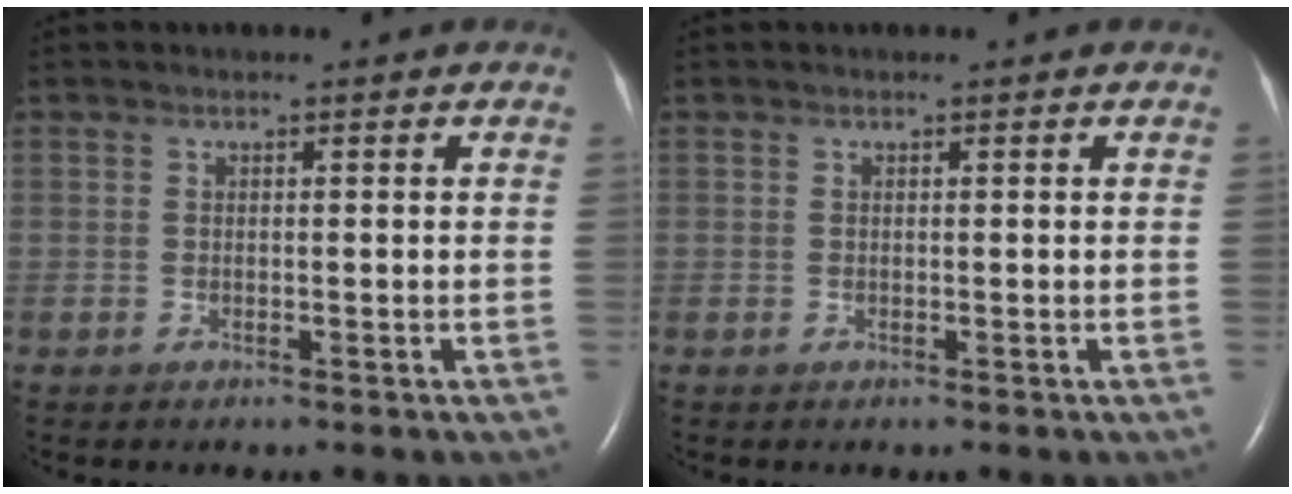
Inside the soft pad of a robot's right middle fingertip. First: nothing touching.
{"total": 0.0}